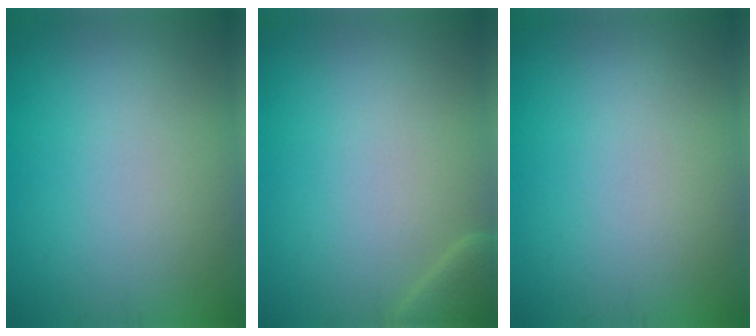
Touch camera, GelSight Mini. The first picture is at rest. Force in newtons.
{"total": 1.9, "press": 1.9, "slide": 0.2}
{"total": 0.0}